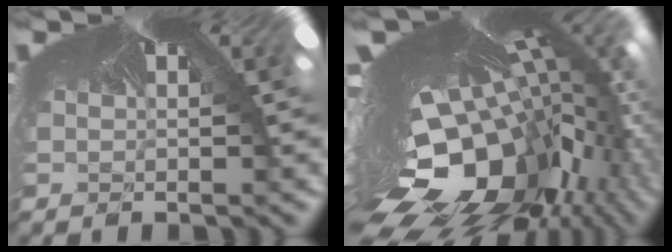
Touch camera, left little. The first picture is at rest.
{"total": 10.1, "force": [-9.1, 3.7, 2.4], "torque": [-0.073, -0.102, -0.120]}